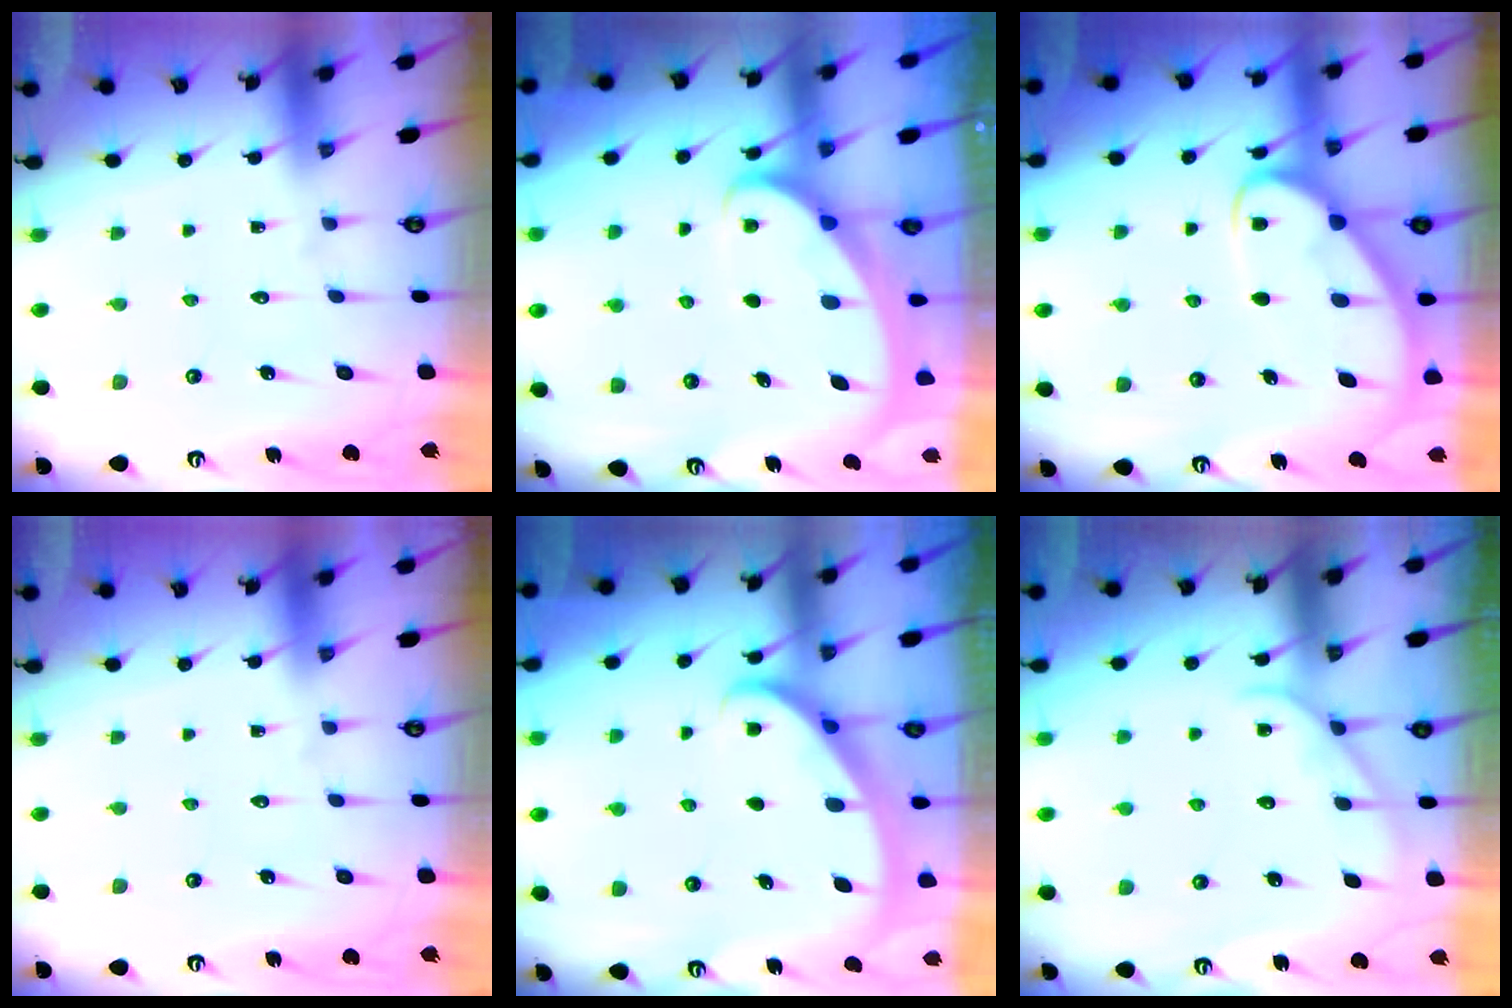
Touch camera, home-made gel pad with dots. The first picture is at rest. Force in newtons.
{"total": 2.9, "press": 2.9, "slide": 0.4}
{"total": 6.1, "press": 6.1, "slide": 0.7}
{"total": 0.0}
{"total": 2.6, "press": 2.6, "slide": 0.4}
{"total": 4.4, "press": 4.4, "slide": 0.4}